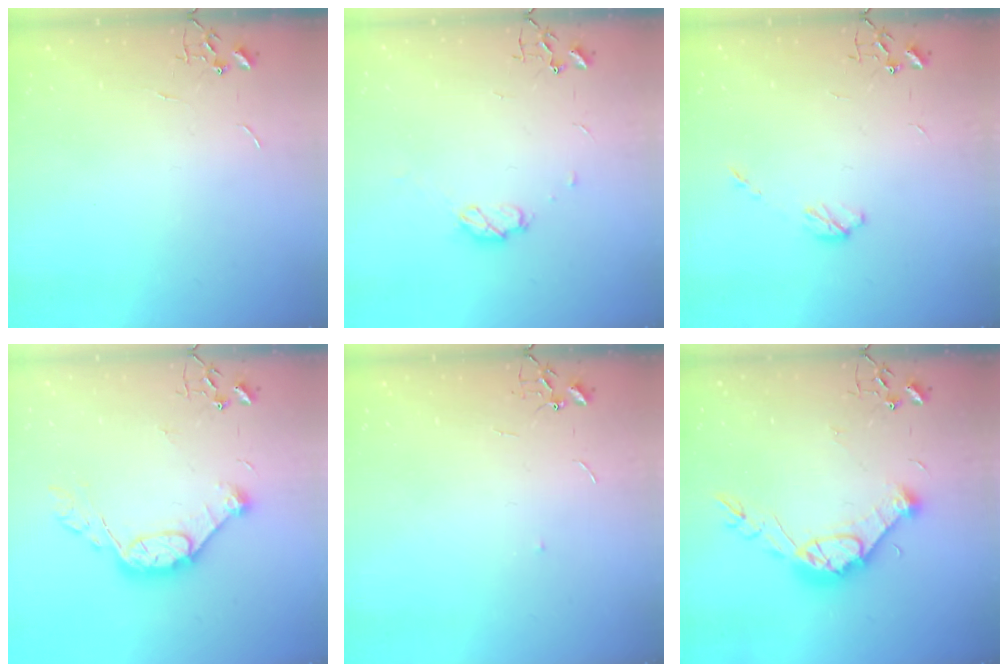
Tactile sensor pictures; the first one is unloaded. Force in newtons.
{"total": 7.0, "press": 6.9, "slide": 0.8}
{"total": 4.2, "press": 4.1, "slide": 0.6}
{"total": 12.3, "press": 12.3, "slide": 0.7}
{"total": 3.9, "press": 3.9, "slide": 0.4}
{"total": 15.2, "press": 15.1, "slide": 1.2}